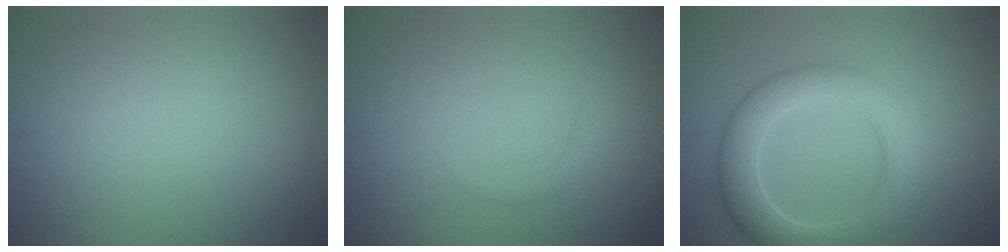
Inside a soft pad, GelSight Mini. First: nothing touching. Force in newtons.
{"total": 0.8, "press": 0.8, "slide": 0.1}
{"total": 5.7, "press": 5.7, "slide": 0.1}